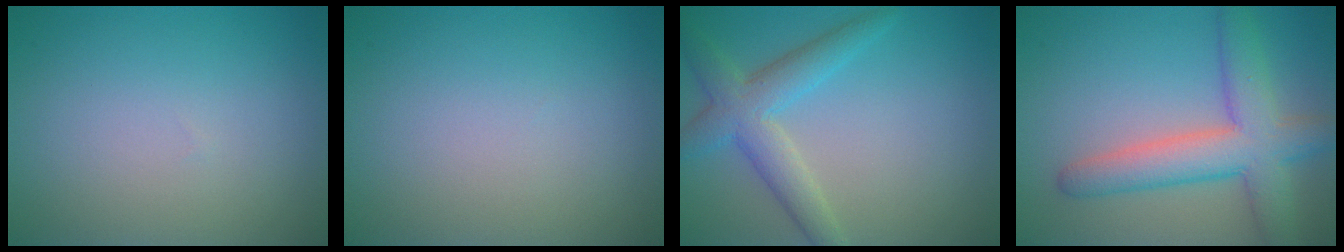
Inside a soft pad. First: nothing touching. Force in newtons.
{"total": 0.0}
{"total": 4.5, "press": 4.4, "slide": 0.4}
{"total": 6.8, "press": 6.8, "slide": 0.2}